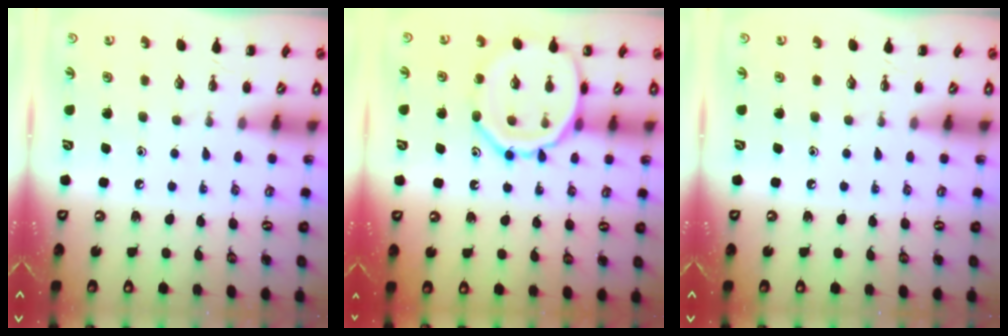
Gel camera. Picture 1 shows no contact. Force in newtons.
{"total": 15.4, "press": 15.4, "slide": 1.2}
{"total": 0.0}